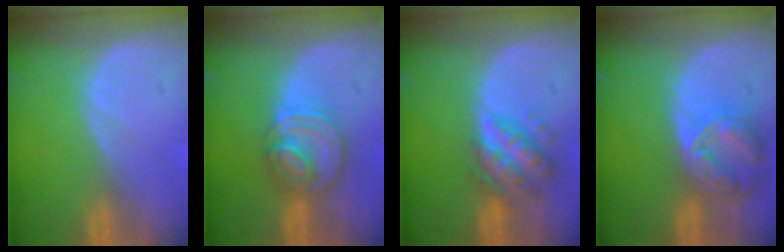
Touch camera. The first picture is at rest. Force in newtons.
{"total": 7.7, "press": 6.7, "slide": 3.8}
{"total": 6.7, "press": 6.6, "slide": 0.3}
{"total": 8.3, "press": 7.1, "slide": 4.2}